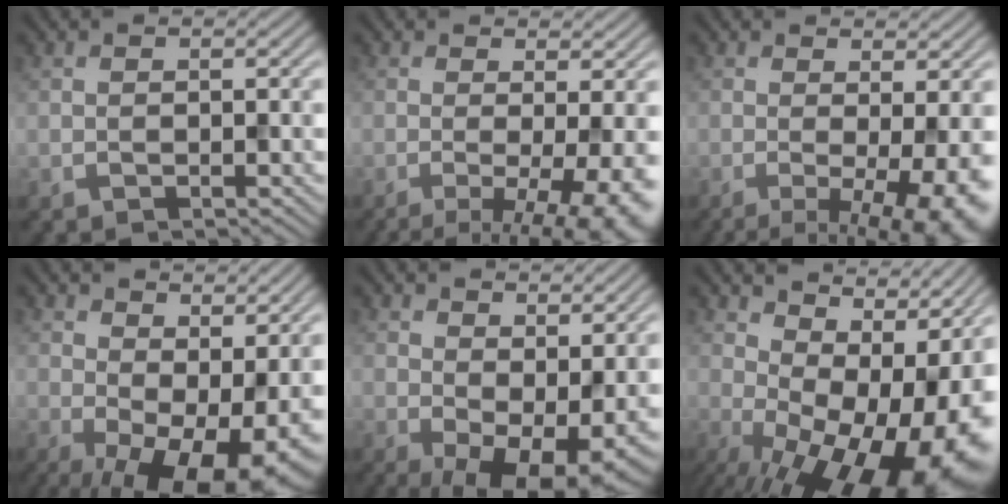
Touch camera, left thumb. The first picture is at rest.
{"total": 10.0, "force": [-2.3, 2.7, 9.3], "torque": [-0.115, -0.004, -0.023]}
{"total": 10.0, "force": [-2.2, 2.6, 9.4], "torque": [-0.119, -0.004, -0.021]}
{"total": 14.5, "force": [-0.8, 7.4, 12.4], "torque": [-0.178, -0.026, 0.024]}
{"total": 10.6, "force": [0.1, 5.8, 8.9], "torque": [-0.134, -0.022, 0.023]}
{"total": 17.5, "force": [-0.1, 8.9, 15.1], "torque": [-0.159, 0.003, 0.022]}